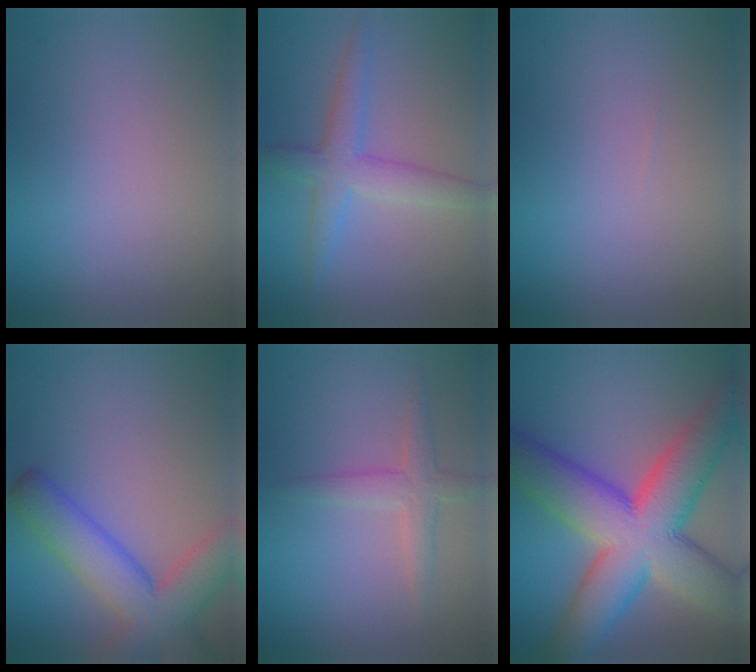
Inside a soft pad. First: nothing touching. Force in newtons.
{"total": 3.7, "press": 3.7, "slide": 0.0}
{"total": 0.0}
{"total": 7.3, "press": 7.3, "slide": 0.4}
{"total": 2.5, "press": 2.4, "slide": 0.3}
{"total": 13.6, "press": 13.6, "slide": 0.5}